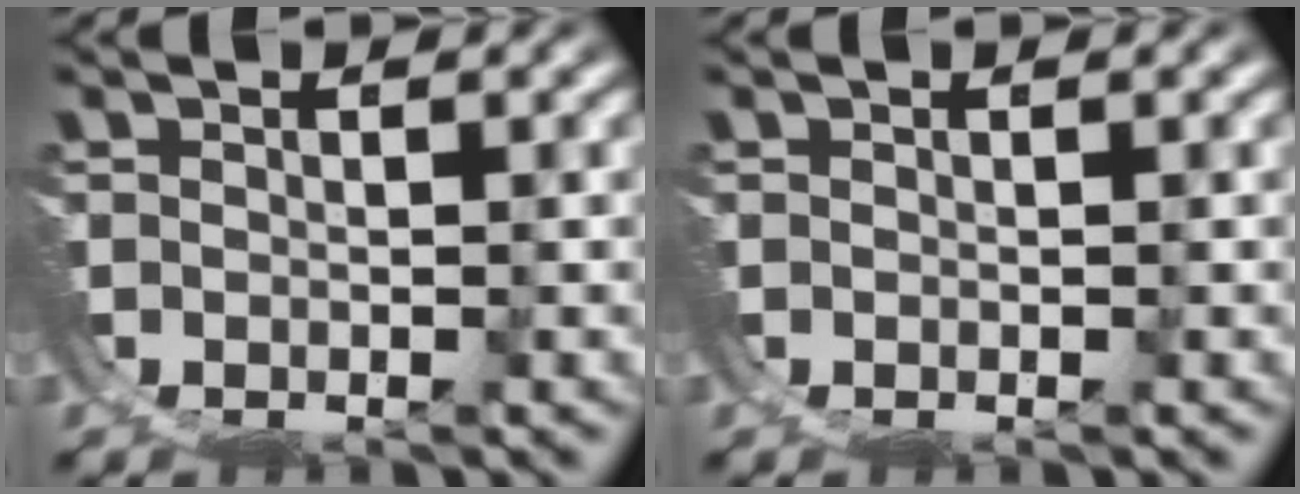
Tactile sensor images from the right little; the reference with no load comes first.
{"total": 0.0}